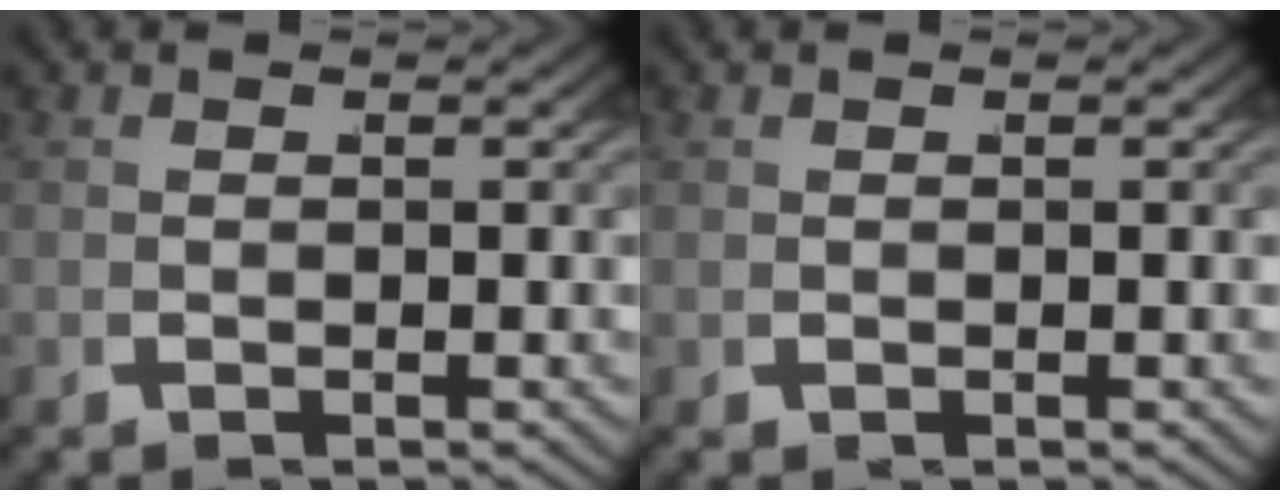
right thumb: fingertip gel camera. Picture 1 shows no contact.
{"total": 0.0}